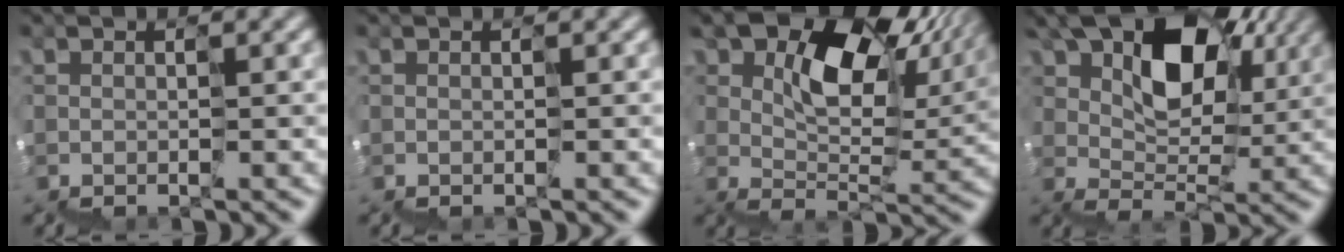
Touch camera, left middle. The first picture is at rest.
{"total": 0.0}
{"total": 10.5, "force": [5.9, 5.4, 6.8], "torque": [-0.098, 0.017, 0.093]}
{"total": 8.8, "force": [5.0, 5.1, 5.2], "torque": [-0.087, 0.021, 0.078]}